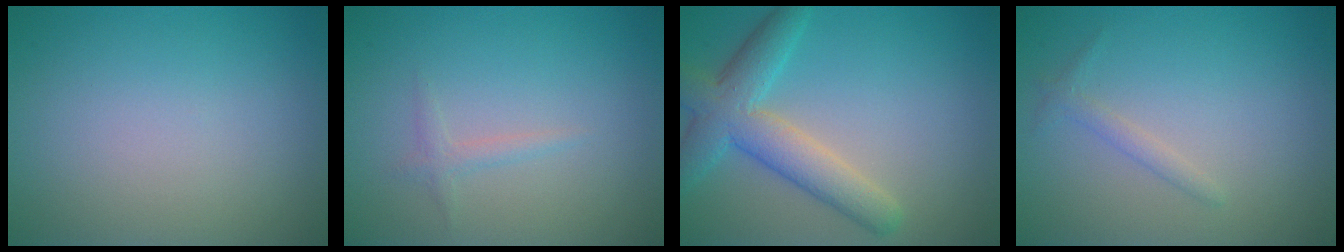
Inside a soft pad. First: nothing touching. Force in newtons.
{"total": 1.0, "press": 1.0, "slide": 0.0}
{"total": 5.6, "press": 5.6, "slide": 0.4}
{"total": 1.1, "press": 1.1, "slide": 0.1}